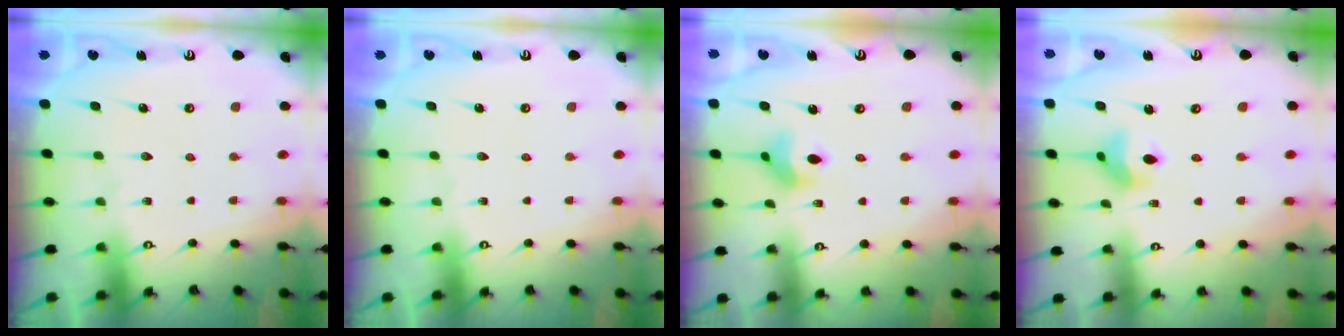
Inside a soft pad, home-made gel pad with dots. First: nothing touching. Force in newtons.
{"total": 0.0}
{"total": 6.2, "press": 6.1, "slide": 0.8}
{"total": 8.0, "press": 7.9, "slide": 1.1}